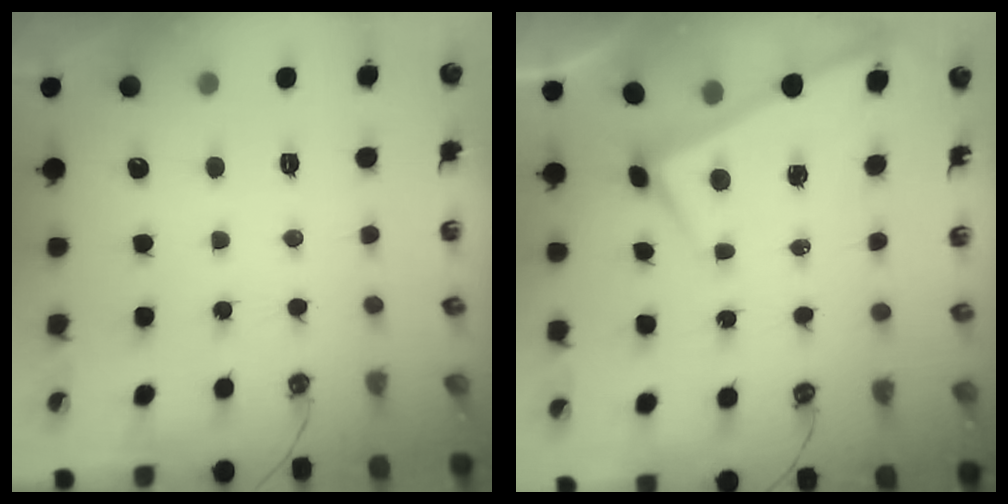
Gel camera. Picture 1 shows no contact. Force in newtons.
{"total": 1.2, "press": 1.2, "slide": 0.2}